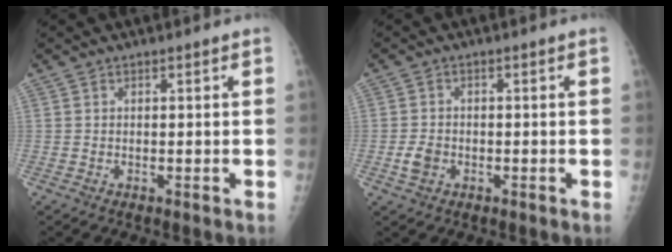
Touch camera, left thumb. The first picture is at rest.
{"total": 2.9, "force": [-1.0, 2.2, 1.6], "torque": [-0.027, 0.004, -0.017]}